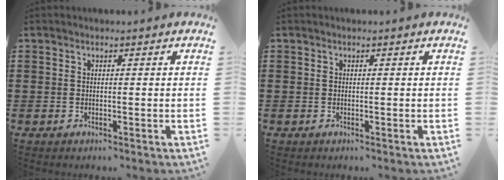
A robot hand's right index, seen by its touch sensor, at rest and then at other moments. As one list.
[{"total": 0.0}]